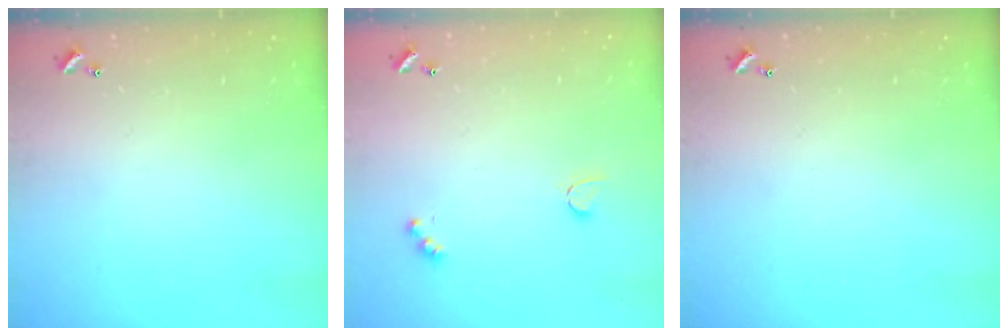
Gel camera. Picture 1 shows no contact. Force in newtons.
{"total": 2.7, "press": 2.7, "slide": 0.5}
{"total": 0.0}